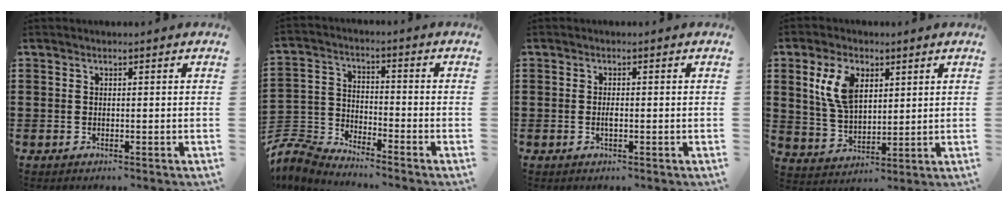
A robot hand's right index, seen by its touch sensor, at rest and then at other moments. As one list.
[{"total": 5.7, "force": [-5.4, 1.2, 1.1], "torque": [-0.053, -0.007, -0.118]}, {"total": 1.4, "force": [-0.3, 0.4, 1.3], "torque": [-0.025, -0.002, -0.005]}, {"total": 8.3, "force": [3.4, 4.7, 5.9], "torque": [-0.146, 0.009, 0.058]}]